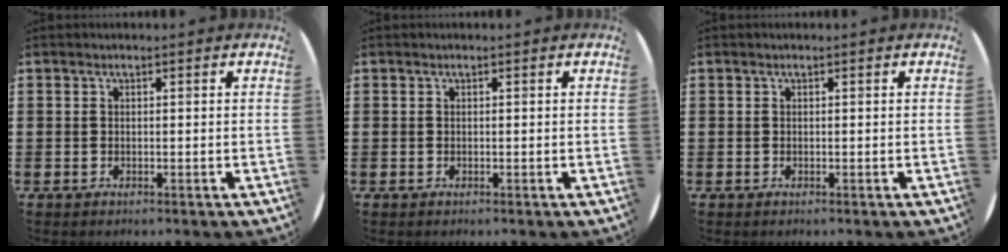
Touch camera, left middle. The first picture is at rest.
{"total": 0.0}
{"total": 0.0}